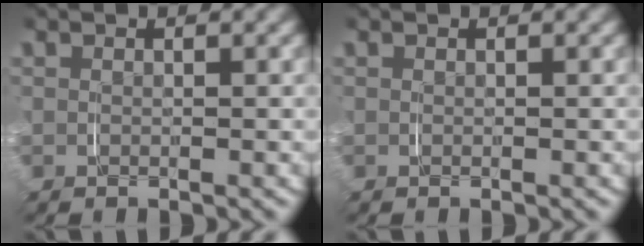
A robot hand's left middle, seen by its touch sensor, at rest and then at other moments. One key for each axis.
{"total": 0.0}